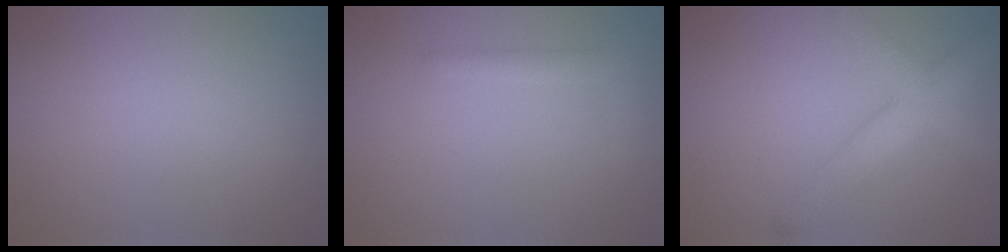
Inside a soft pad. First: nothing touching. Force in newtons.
{"total": 1.6, "press": 1.6, "slide": 0.1}
{"total": 4.8, "press": 4.8, "slide": 0.2}